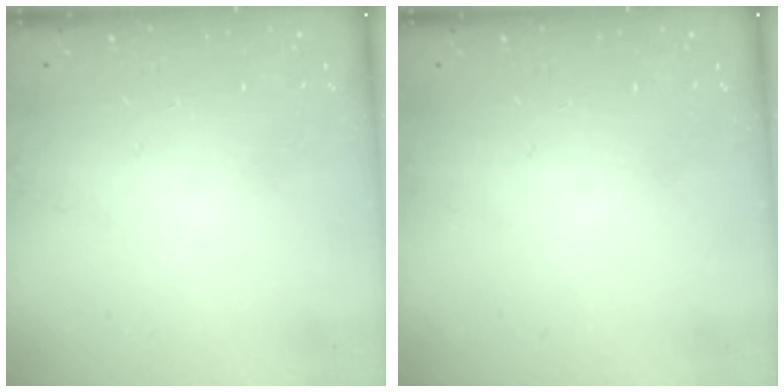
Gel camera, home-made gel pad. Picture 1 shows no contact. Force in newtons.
{"total": 0.0}